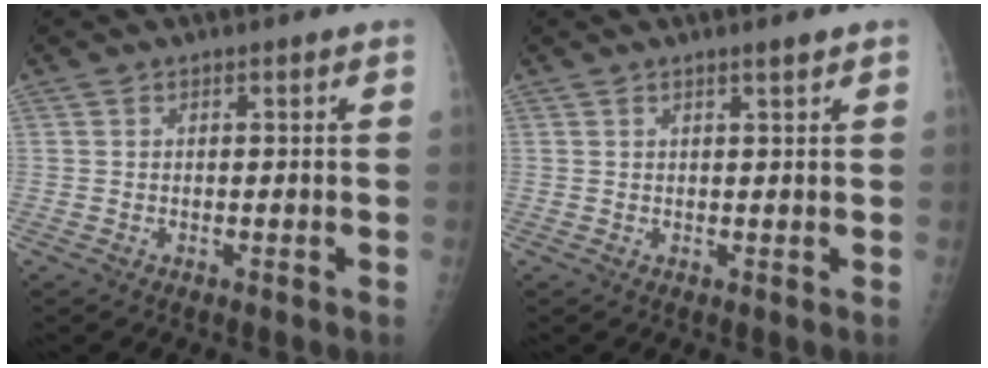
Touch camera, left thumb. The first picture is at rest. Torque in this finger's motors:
{"motor_torque": [-0.39, -0.22, -0.41, -0.17, 0.01]}